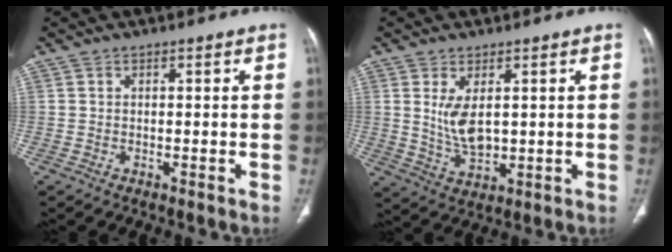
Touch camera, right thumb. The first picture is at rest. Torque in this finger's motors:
{"motor_torque": [-0.63, 0.25, -0.01, 0.57, 0.05]}